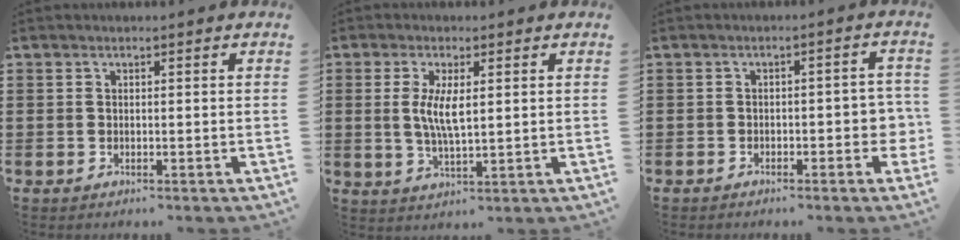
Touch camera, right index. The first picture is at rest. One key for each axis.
{"total": 5.2, "fx": 0.8, "fy": 1.6, "fz": 4.9, "tx": -0.097, "ty": 0.005, "tz": 0.013}
{"total": 3.4, "fx": -1.5, "fy": 1.5, "fz": 2.6, "tx": -0.038, "ty": 0.001, "tz": -0.031}